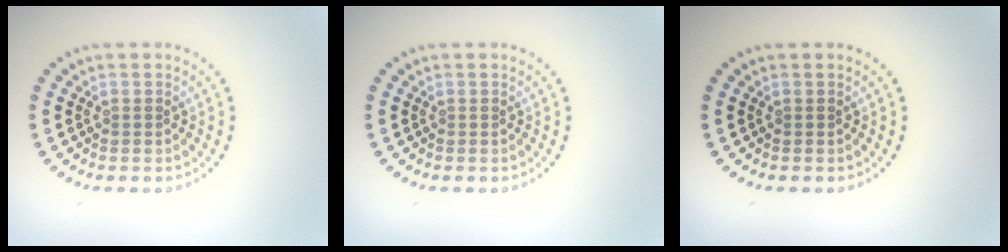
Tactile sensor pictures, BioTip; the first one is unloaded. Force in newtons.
{"total": 0.0}
{"total": 0.0}